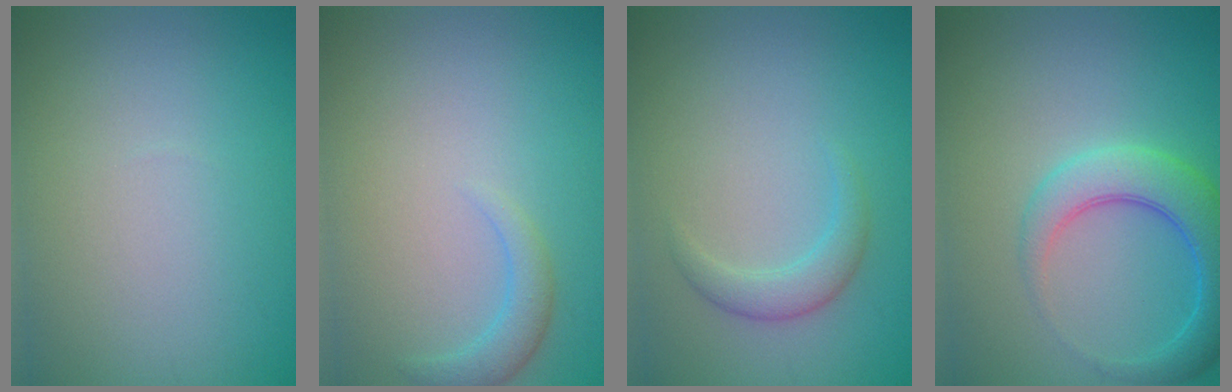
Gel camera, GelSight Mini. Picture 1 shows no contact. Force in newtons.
{"total": 1.9, "press": 1.9, "slide": 0.2}
{"total": 2.0, "press": 2.0, "slide": 0.1}
{"total": 5.0, "press": 4.9, "slide": 0.4}